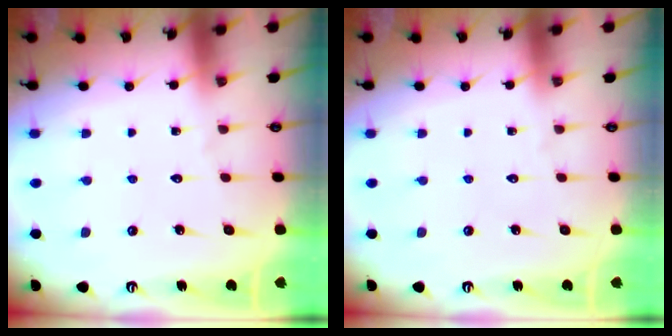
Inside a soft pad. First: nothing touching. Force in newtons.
{"total": 0.0}